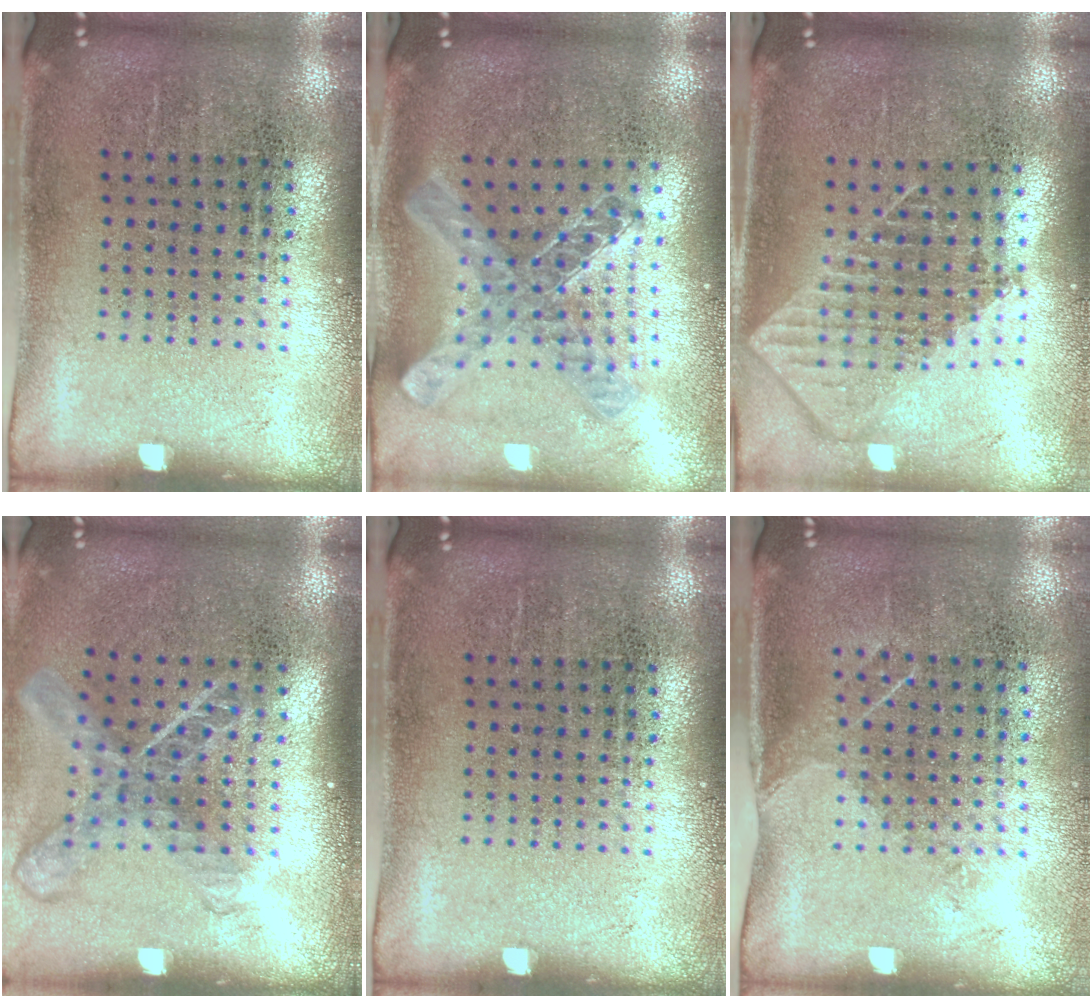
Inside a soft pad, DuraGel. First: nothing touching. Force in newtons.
{"total": 1.2, "press": 1.1, "slide": 0.5}
{"total": 1.9, "press": 1.5, "slide": 1.1}
{"total": 2.0, "press": 1.4, "slide": 1.3}
{"total": 0.0}
{"total": 1.2, "press": 1.0, "slide": 0.7}